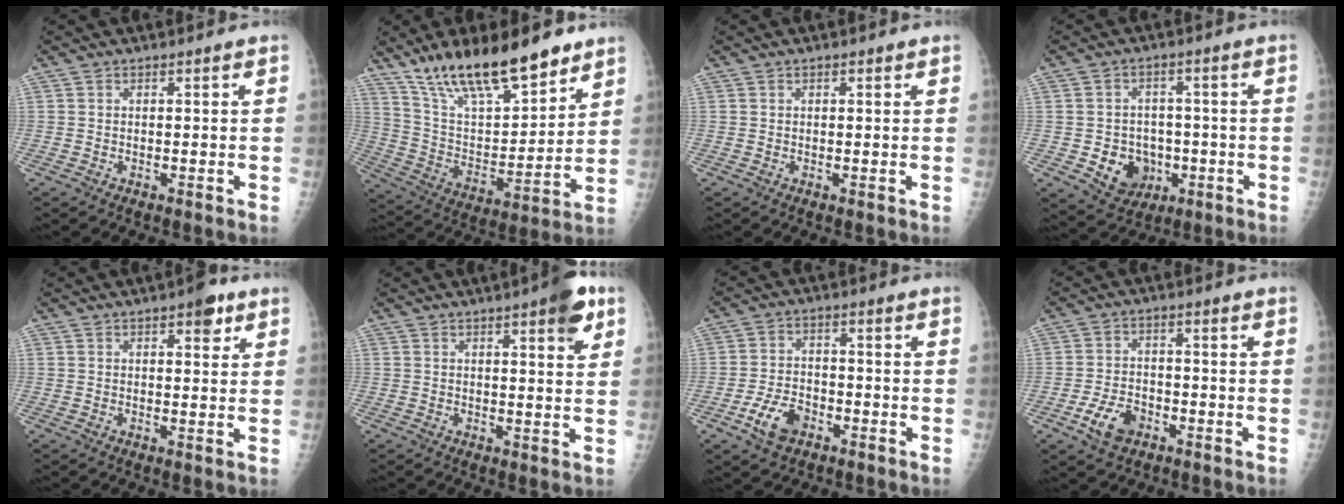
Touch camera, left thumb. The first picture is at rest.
{"total": 21.5, "force": [15.6, 7.1, 13.0], "torque": [-0.185, -0.068, 0.276]}
{"total": 0.7, "force": [0.4, 0.4, 0.4], "torque": [-0.003, -0.001, 0.004]}
{"total": 8.8, "force": [-2.3, 7.5, 4.1], "torque": [-0.030, 0.011, -0.026]}
{"total": 4.4, "force": [2.5, 1.8, 3.1], "torque": [-0.027, -0.008, 0.029]}
{"total": 7.1, "force": [3.7, 1.8, 5.7], "torque": [-0.064, -0.012, 0.043]}
{"total": 7.1, "force": [-3.6, 4.5, 4.2], "torque": [-0.073, 0.019, -0.064]}
{"total": 6.6, "force": [-3.3, 4.3, 3.9], "torque": [-0.066, 0.016, -0.057]}